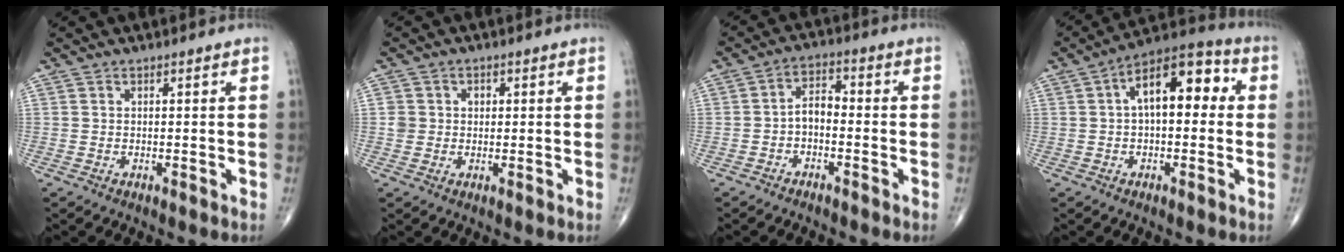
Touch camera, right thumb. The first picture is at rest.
{"total": 2.8, "force": [0.4, 2.6, 0.8], "torque": [0.002, 0.003, 0.006]}
{"total": 4.3, "force": [-1.4, 2.5, 3.2], "torque": [-0.048, 0.028, -0.034]}
{"total": 12.8, "force": [1.9, 6.5, 10.9], "torque": [-0.141, 0.039, 0.017]}